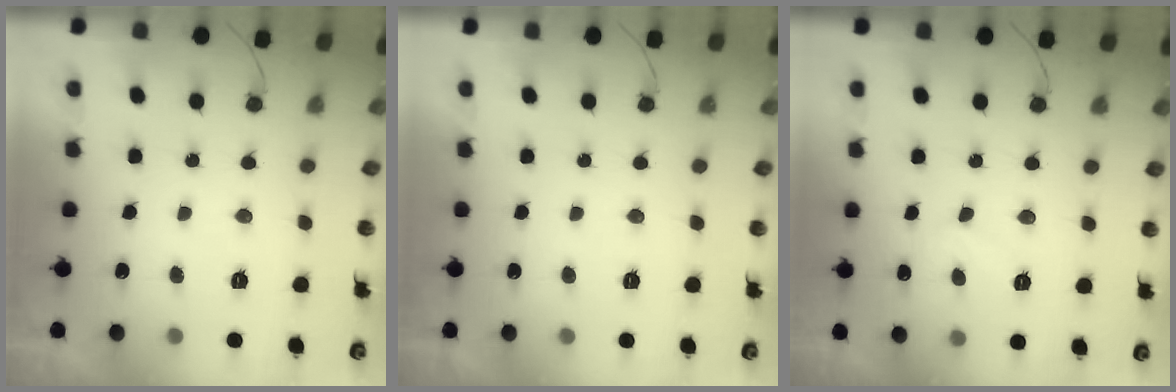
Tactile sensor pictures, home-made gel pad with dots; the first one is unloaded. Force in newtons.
{"total": 1.7, "press": 1.7, "slide": 0.1}
{"total": 5.2, "press": 5.2, "slide": 0.6}